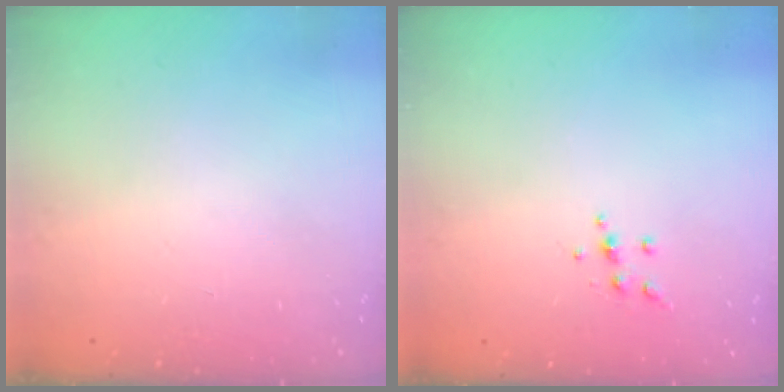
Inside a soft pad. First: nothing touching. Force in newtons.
{"total": 4.1, "press": 4.0, "slide": 1.0}